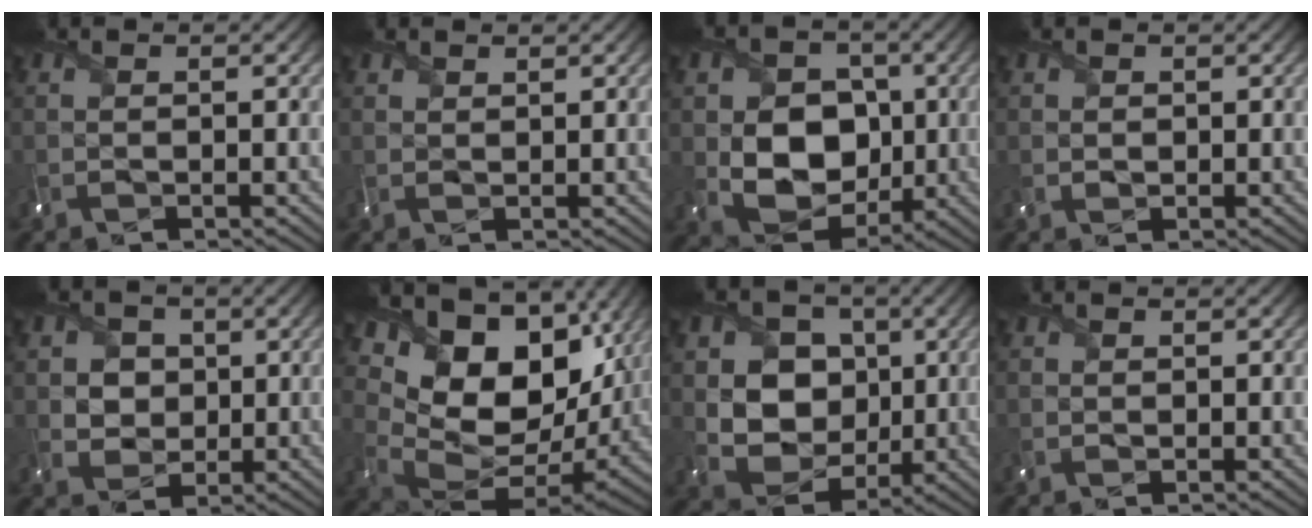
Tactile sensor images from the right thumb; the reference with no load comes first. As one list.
[{"total": 1.1, "force": [1.0, 0.4, 0.2], "torque": [-0.008, 0.002, 0.025]}, {"total": 10.6, "force": [-0.3, 8.4, 6.5], "torque": [-0.124, -0.014, -0.010]}, {"total": 1.2, "force": [0.4, 1.1, 0.4], "torque": [-0.010, -0.002, 0.010]}, {"total": 5.0, "force": [1.2, 4.5, 1.9], "torque": [-0.062, -0.004, 0.012]}, {"total": 18.3, "force": [6.7, 11.9, 12.1], "torque": [-0.219, -0.012, 0.144]}, {"total": 10.0, "force": [1.5, 8.6, 4.9], "torque": [-0.115, 0.000, 0.021]}, {"total": 0.9, "force": [0.2, 0.9, 0.2], "torque": [-0.004, -0.002, 0.005]}]